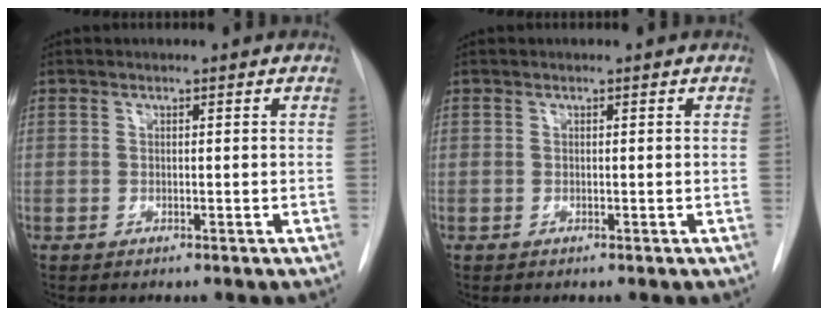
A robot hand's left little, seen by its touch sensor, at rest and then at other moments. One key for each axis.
{"total": 0.0}